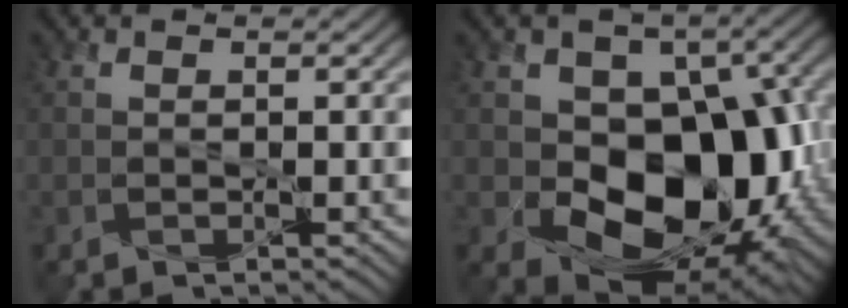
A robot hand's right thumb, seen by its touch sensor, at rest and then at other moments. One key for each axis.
{"total": 14.4, "fx": -2.3, "fy": 10.0, "fz": 10.1, "tx": -0.135, "ty": -0.018, "tz": -0.039}